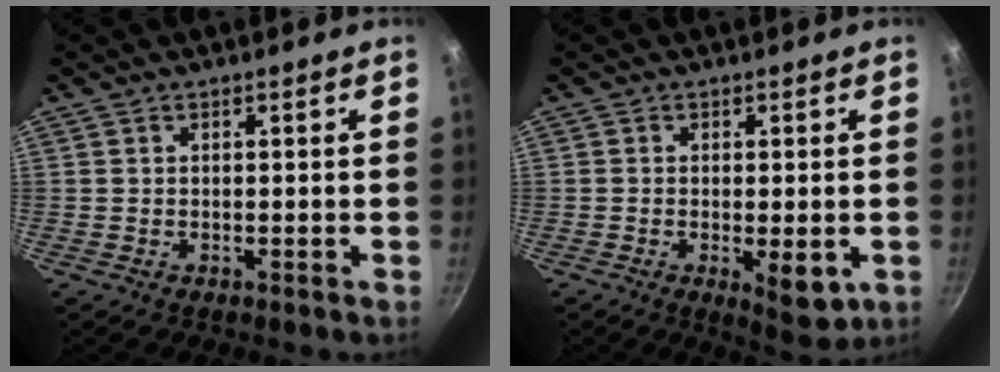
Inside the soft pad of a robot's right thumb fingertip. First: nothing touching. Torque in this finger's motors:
{"motor_torque": [-0.23, 0.27, 0.63, -0.15, 0.15]}